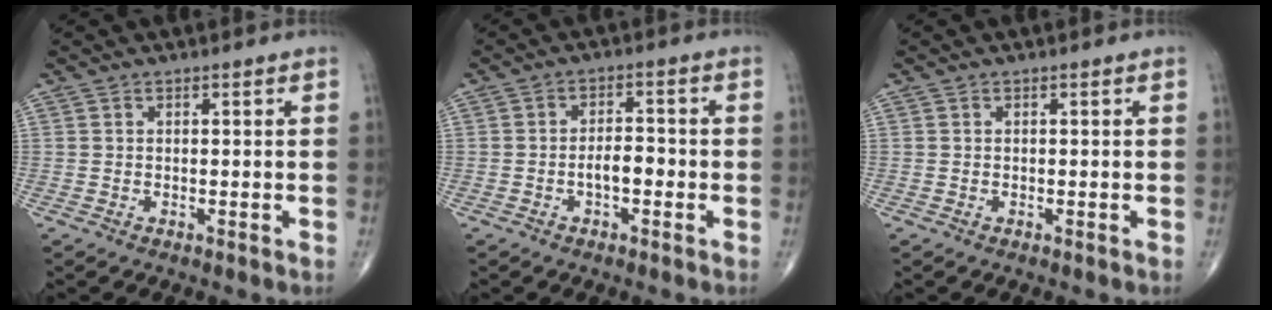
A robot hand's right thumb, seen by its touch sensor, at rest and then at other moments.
{"total": 4.1, "force": [-1.3, 2.0, 3.4], "torque": [-0.049, 0.018, -0.025]}
{"total": 0.0}